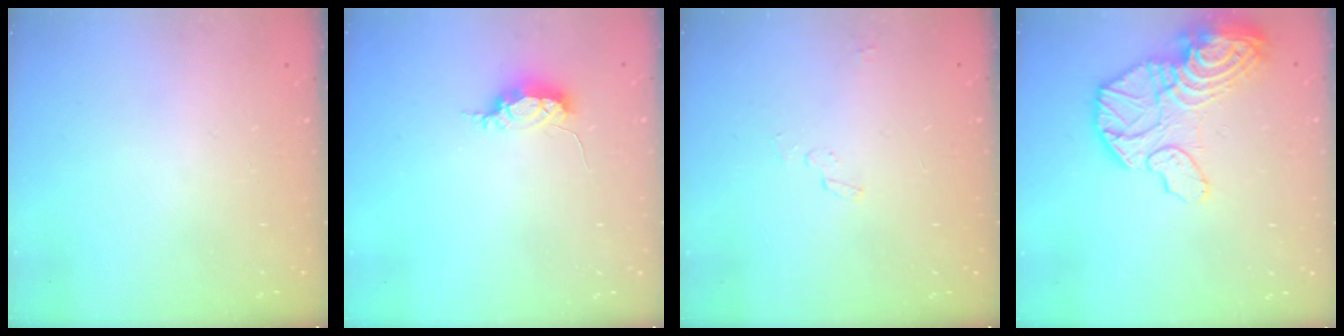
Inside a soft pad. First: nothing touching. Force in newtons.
{"total": 4.8, "press": 4.7, "slide": 0.9}
{"total": 3.1, "press": 2.9, "slide": 1.1}
{"total": 20.9, "press": 20.8, "slide": 2.2}